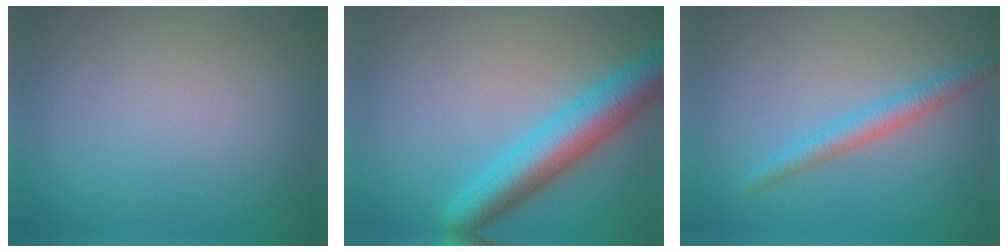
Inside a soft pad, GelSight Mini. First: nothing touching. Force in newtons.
{"total": 6.5, "press": 6.5, "slide": 0.3}
{"total": 2.6, "press": 2.6, "slide": 0.1}